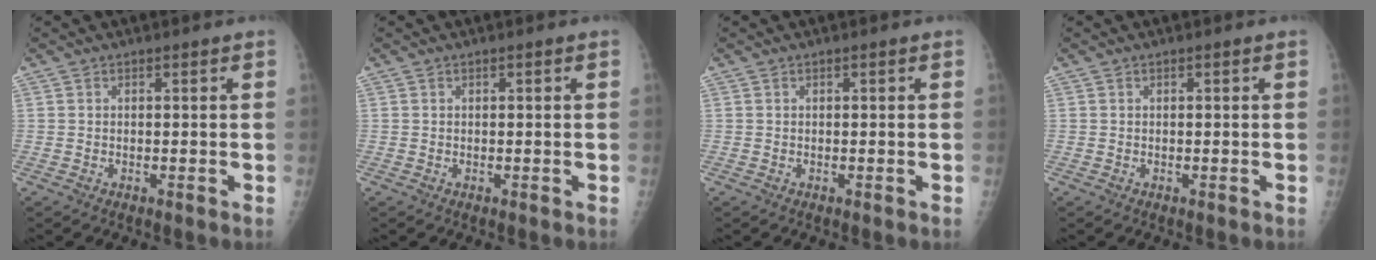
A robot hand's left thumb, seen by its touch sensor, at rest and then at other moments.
{"total": 0.0}
{"total": 0.0}
{"total": 0.0}